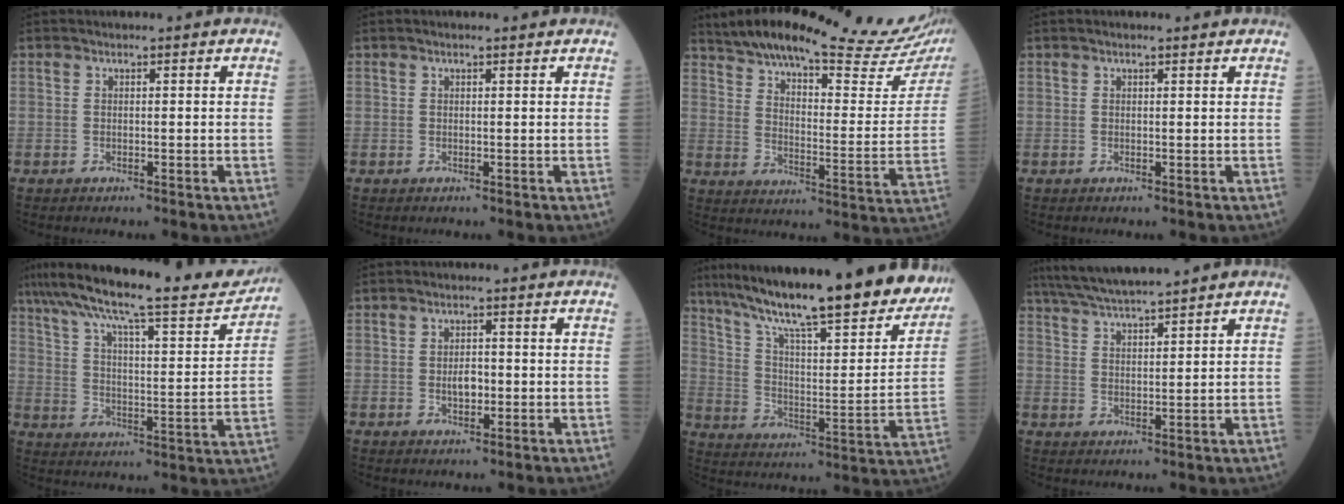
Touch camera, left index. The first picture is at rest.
{"total": 0.7, "force": [0.5, 0.1, 0.4], "torque": [-0.011, 0.004, 0.007]}
{"total": 29.8, "force": [26.1, 3.7, 13.7], "torque": [-0.216, -0.059, 0.336]}
{"total": 0.9, "force": [0.8, 0.1, 0.5], "torque": [-0.012, 0.007, 0.012]}
{"total": 24.2, "force": [21.1, 2.7, 11.7], "torque": [-0.203, -0.016, 0.301]}
{"total": 2.7, "force": [-0.4, 1.5, 2.3], "torque": [-0.039, 0.001, -0.006]}
{"total": 30.0, "force": [24.7, 4.3, 16.5], "torque": [-0.265, -0.036, 0.343]}
{"total": 9.1, "force": [8.1, -0.2, 4.1], "torque": [-0.076, 0.024, 0.139]}